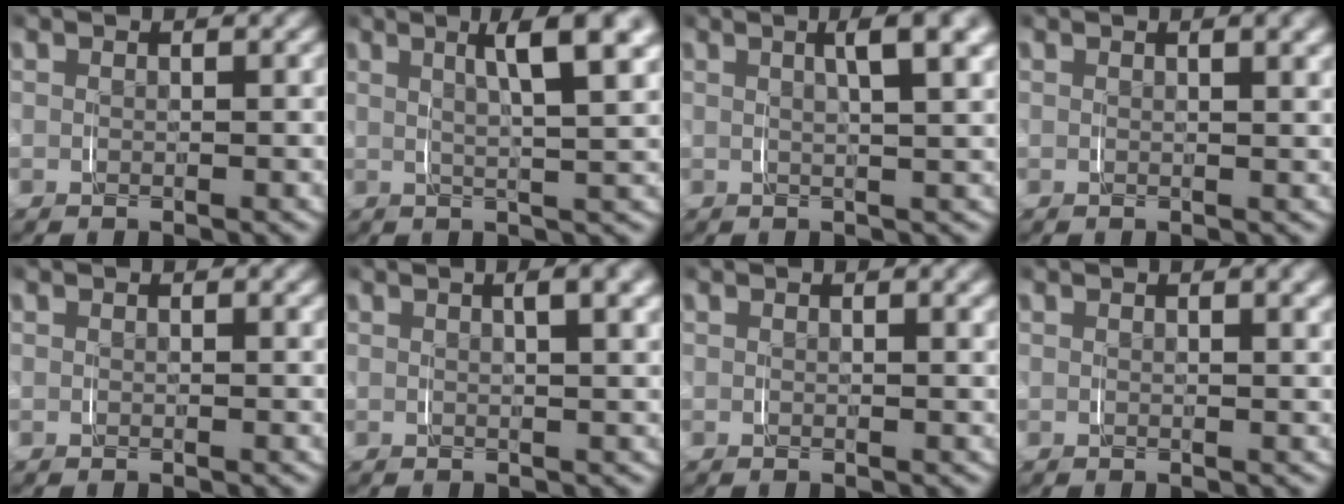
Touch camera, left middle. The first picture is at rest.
{"total": 4.4, "force": [2.8, -0.5, 3.3], "torque": [-0.034, 0.016, 0.039]}
{"total": 3.5, "force": [2.3, -0.4, 2.6], "torque": [-0.020, 0.018, 0.032]}
{"total": 1.5, "force": [1.1, -0.2, 0.9], "torque": [-0.006, 0.010, 0.016]}
{"total": 0.0}
{"total": 2.7, "force": [1.8, 0.1, 2.0], "torque": [-0.015, 0.017, 0.024]}
{"total": 0.6, "force": [0.5, -0.3, 0.2], "torque": [0.001, 0.003, 0.008]}
{"total": 1.2, "force": [0.9, -0.3, 0.7], "torque": [-0.005, 0.007, 0.014]}